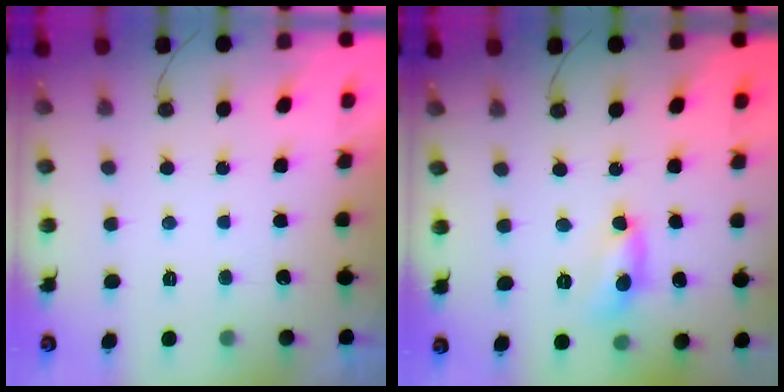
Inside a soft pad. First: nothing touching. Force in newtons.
{"total": 7.2, "press": 7.1, "slide": 0.5}